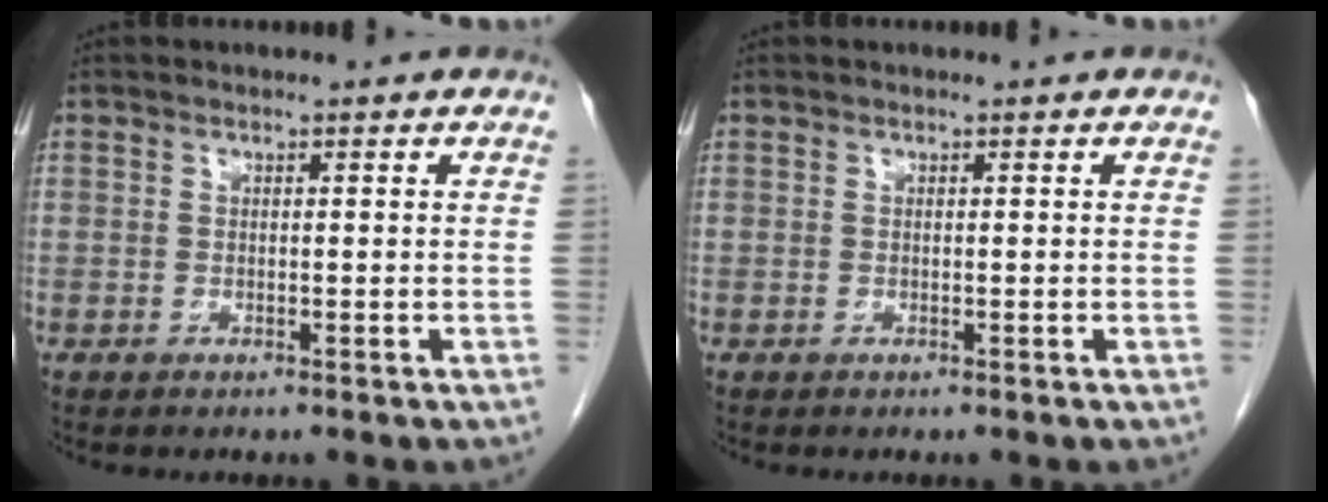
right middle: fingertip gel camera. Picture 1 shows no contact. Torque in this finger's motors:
{"motor_torque": [-0.01, 0.16, -0.02, -0.01]}